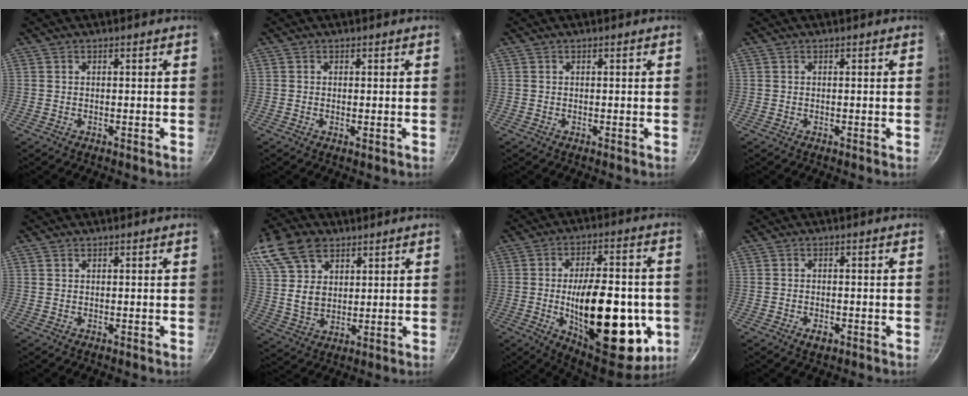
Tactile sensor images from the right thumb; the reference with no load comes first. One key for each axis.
{"total": 0.8, "fx": -0.1, "fy": 0.2, "fz": 0.7, "tx": -0.014, "ty": -0.003, "tz": -0.002}
{"total": 0.0}
{"total": 0.0}
{"total": 0.5, "fx": 0.3, "fy": 0.4, "fz": 0.2, "tx": -0.004, "ty": 0.000, "tz": 0.006}
{"total": 18.1, "fx": 9.9, "fy": 11.8, "fz": 9.5, "tx": -0.195, "ty": -0.002, "tz": 0.194}
{"total": 28.6, "fx": -5.2, "fy": 13.5, "fz": 24.7, "tx": -0.323, "ty": 0.009, "tz": -0.057}
{"total": 2.4, "fx": -1.1, "fy": 1.4, "fz": 1.6, "tx": -0.028, "ty": 0.005, "tz": -0.017}